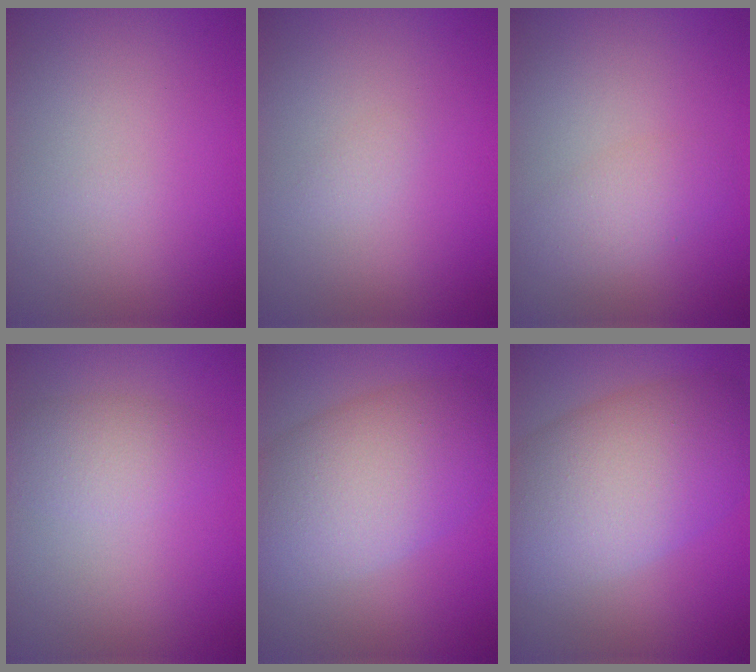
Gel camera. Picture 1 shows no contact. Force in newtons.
{"total": 0.7, "press": 0.7, "slide": 0.1}
{"total": 2.4, "press": 2.4, "slide": 0.1}
{"total": 3.0, "press": 3.0, "slide": 0.1}
{"total": 9.6, "press": 9.6, "slide": 0.7}
{"total": 10.6, "press": 10.6, "slide": 0.8}